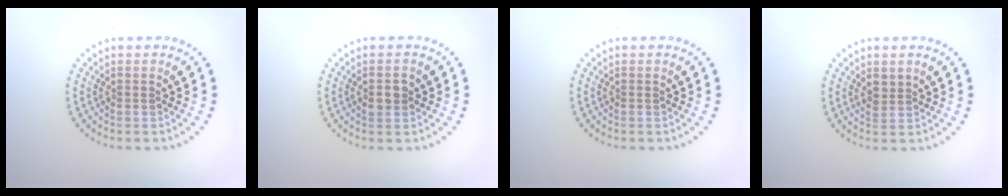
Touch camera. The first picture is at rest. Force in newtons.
{"total": 2.1, "press": 2.1, "slide": 0.1}
{"total": 0.0}
{"total": 1.1, "press": 0.9, "slide": 0.6}